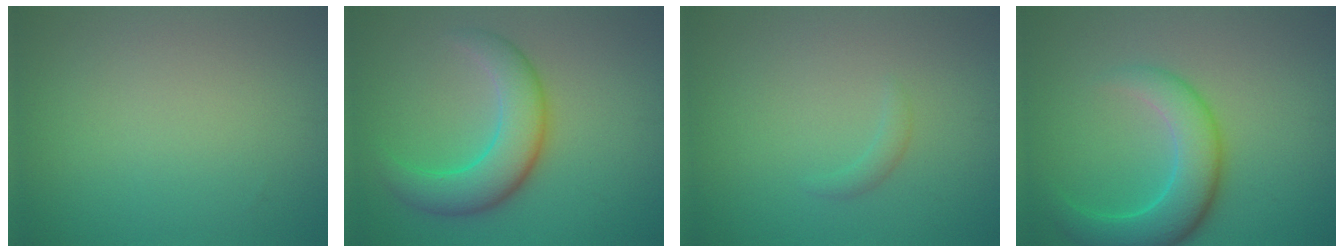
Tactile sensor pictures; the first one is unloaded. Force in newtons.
{"total": 5.7, "press": 5.7, "slide": 0.0}
{"total": 0.9, "press": 0.9, "slide": 0.2}
{"total": 5.7, "press": 5.7, "slide": 0.3}